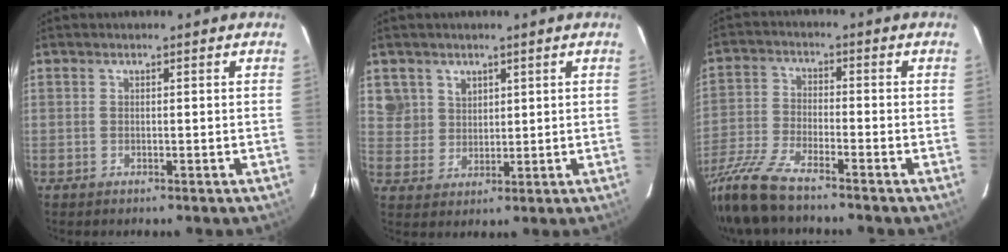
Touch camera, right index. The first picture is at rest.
{"total": 6.0, "force": [2.9, 5.1, 0.8], "torque": [-0.003, 0.016, 0.061]}
{"total": 13.5, "force": [-11.0, 2.5, 7.4], "torque": [-0.169, -0.031, -0.218]}